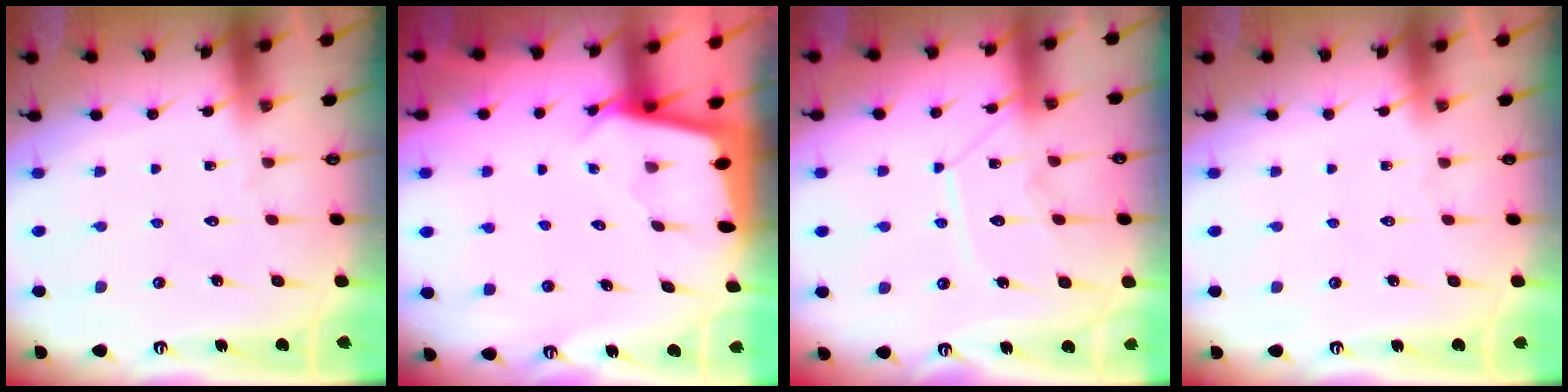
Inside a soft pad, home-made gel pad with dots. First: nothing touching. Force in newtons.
{"total": 2.3, "press": 2.3, "slide": 0.1}
{"total": 11.6, "press": 11.5, "slide": 1.0}
{"total": 0.0}